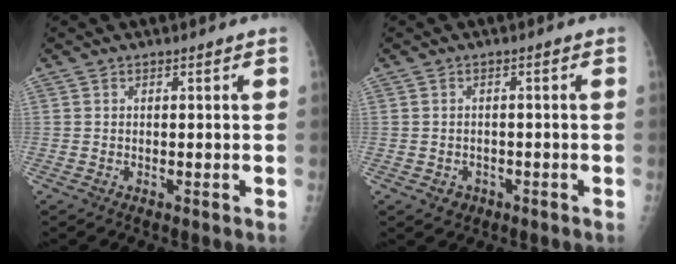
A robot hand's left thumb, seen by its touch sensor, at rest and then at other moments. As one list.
[{"total": 2.3, "force": [-1.1, 2.0, 0.6], "torque": [0.000, 0.008, -0.011]}]